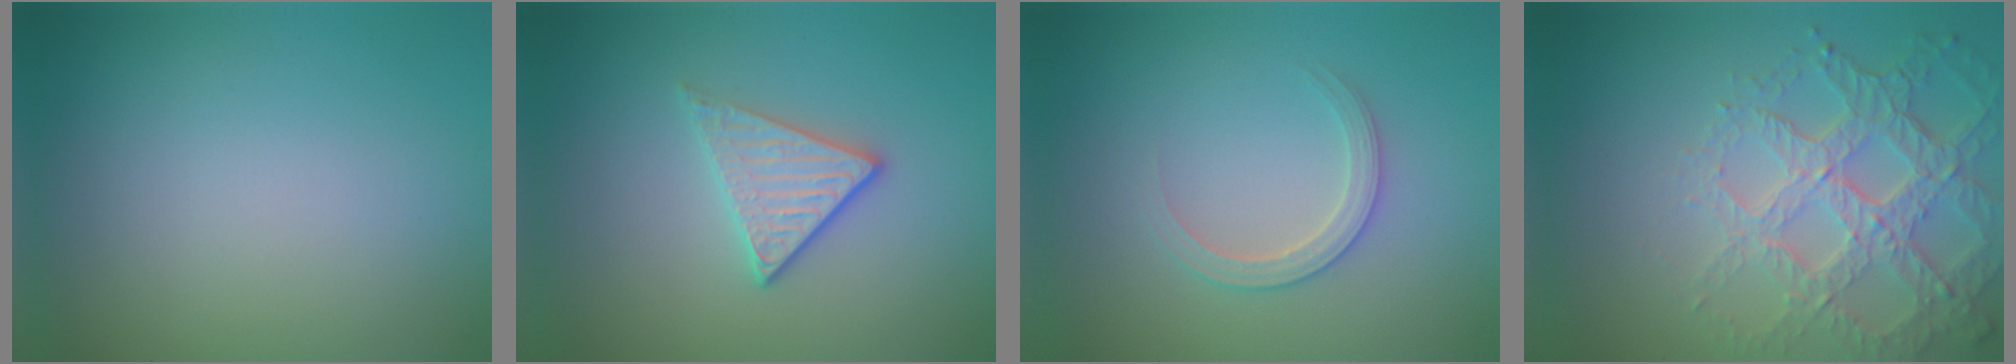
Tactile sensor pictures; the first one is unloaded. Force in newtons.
{"total": 2.9, "press": 2.6, "slide": 1.2}
{"total": 2.2, "press": 2.2, "slide": 0.2}
{"total": 6.5, "press": 4.9, "slide": 4.3}